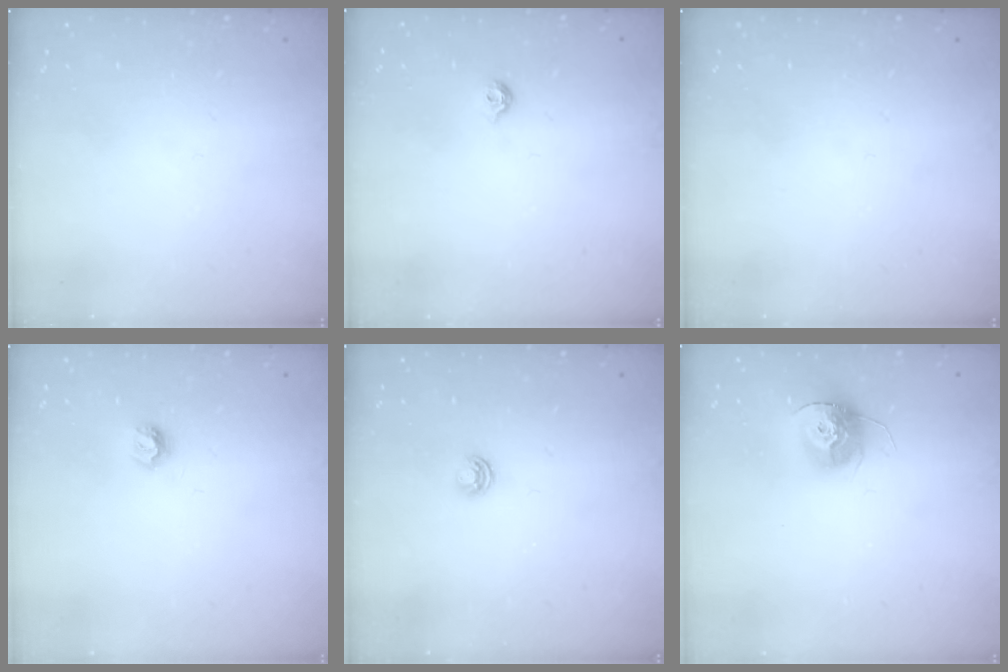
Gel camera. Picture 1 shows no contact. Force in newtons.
{"total": 4.8, "press": 4.7, "slide": 0.9}
{"total": 0.0}
{"total": 4.7, "press": 4.7, "slide": 0.5}
{"total": 4.2, "press": 4.2, "slide": 0.6}
{"total": 12.0, "press": 11.9, "slide": 1.0}